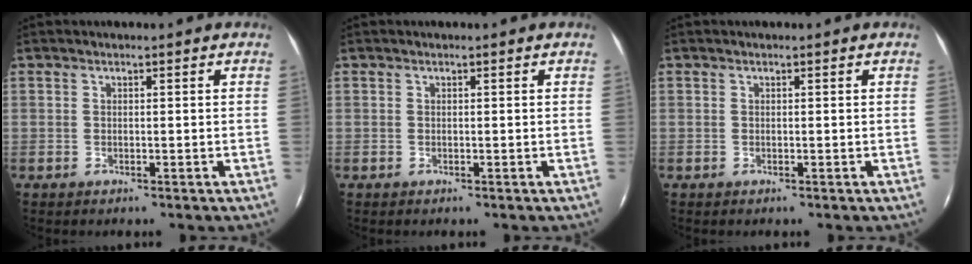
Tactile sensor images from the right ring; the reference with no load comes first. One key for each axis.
{"total": 0.0}
{"total": 0.0}